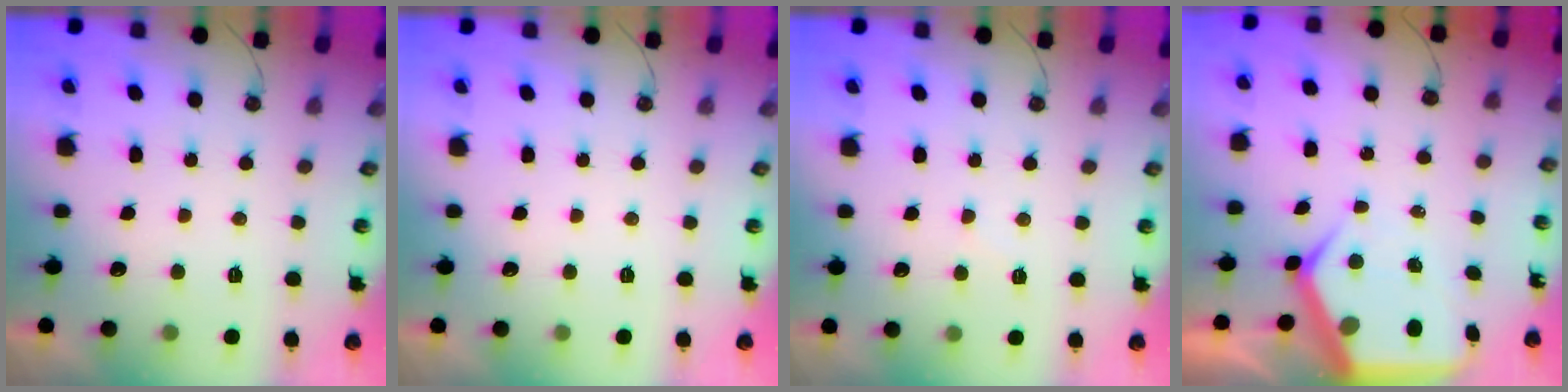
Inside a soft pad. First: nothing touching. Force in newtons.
{"total": 0.0}
{"total": 5.8, "press": 5.8, "slide": 0.7}
{"total": 9.4, "press": 9.3, "slide": 1.3}